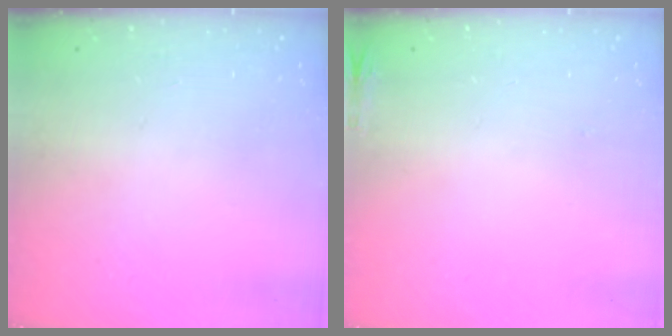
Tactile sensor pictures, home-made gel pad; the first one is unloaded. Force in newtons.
{"total": 6.3, "press": 5.9, "slide": 2.1}